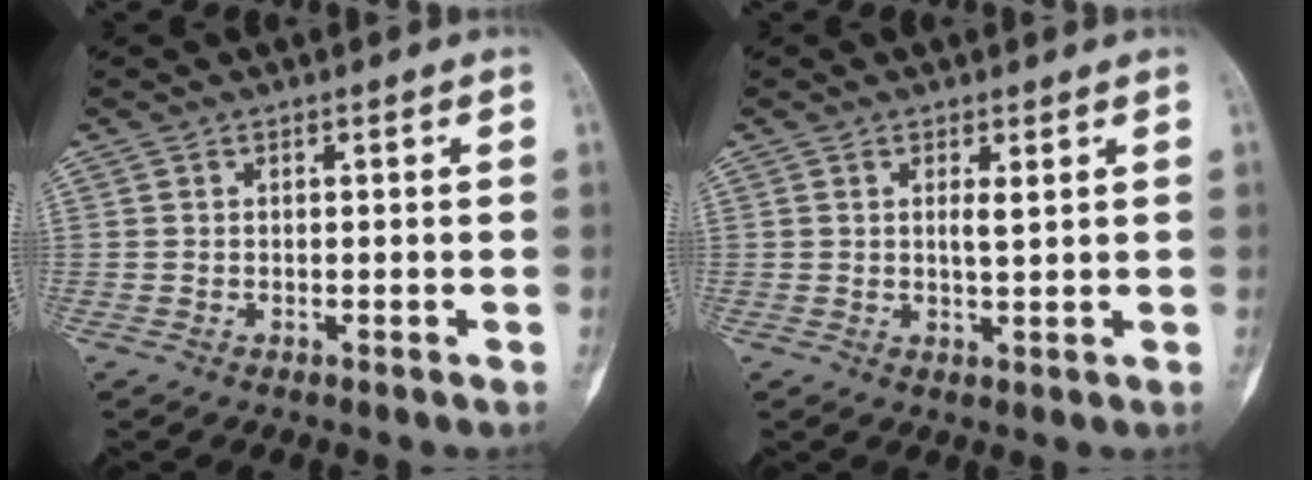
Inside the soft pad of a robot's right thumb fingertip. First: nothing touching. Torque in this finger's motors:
{"motor_torque": [-0.36, -0.38, -0.09, 0.16, 0.08]}